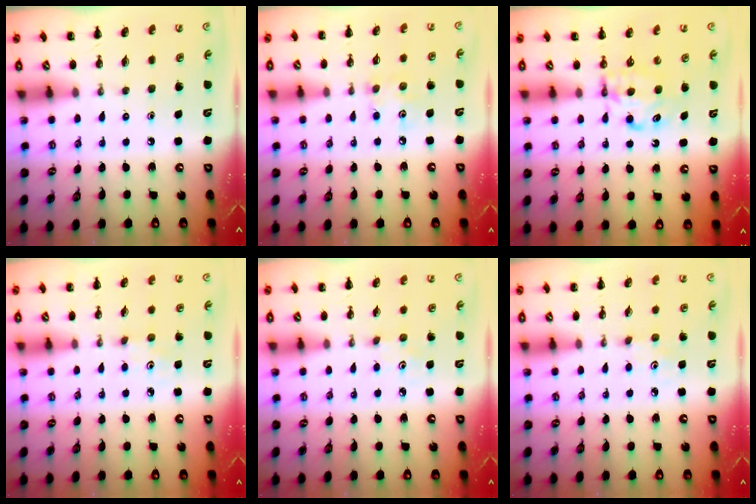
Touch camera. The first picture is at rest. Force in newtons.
{"total": 4.2, "press": 4.2, "slide": 0.6}
{"total": 6.4, "press": 6.3, "slide": 0.6}
{"total": 2.2, "press": 2.1, "slide": 0.7}
{"total": 1.4, "press": 1.3, "slide": 0.4}
{"total": 2.2, "press": 2.1, "slide": 0.7}